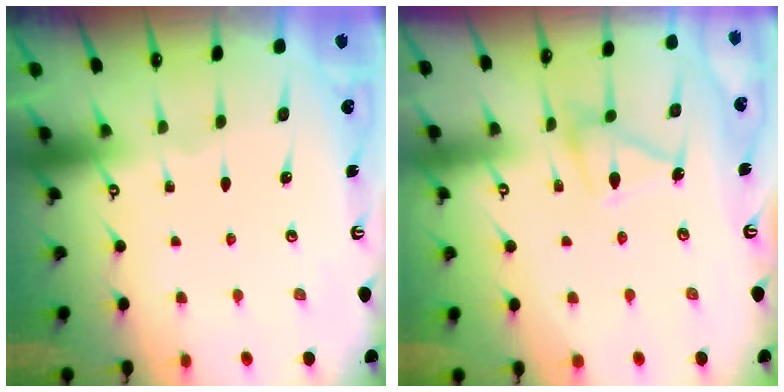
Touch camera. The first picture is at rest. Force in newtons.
{"total": 12.3, "press": 12.3, "slide": 0.4}